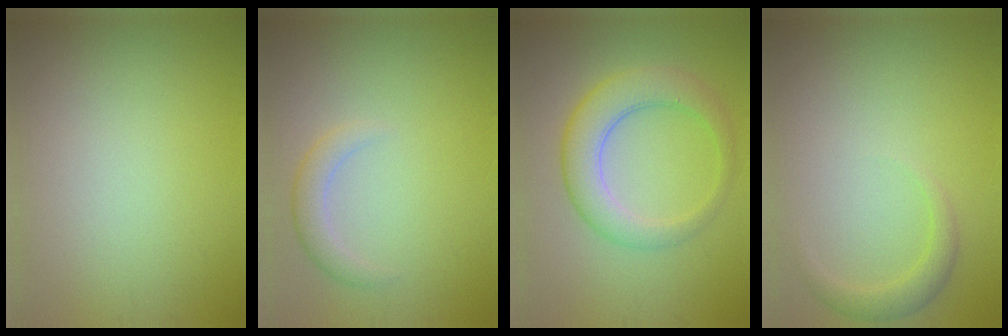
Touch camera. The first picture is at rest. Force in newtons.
{"total": 2.0, "press": 2.0, "slide": 0.1}
{"total": 4.3, "press": 4.3, "slide": 0.4}
{"total": 1.7, "press": 1.7, "slide": 0.1}